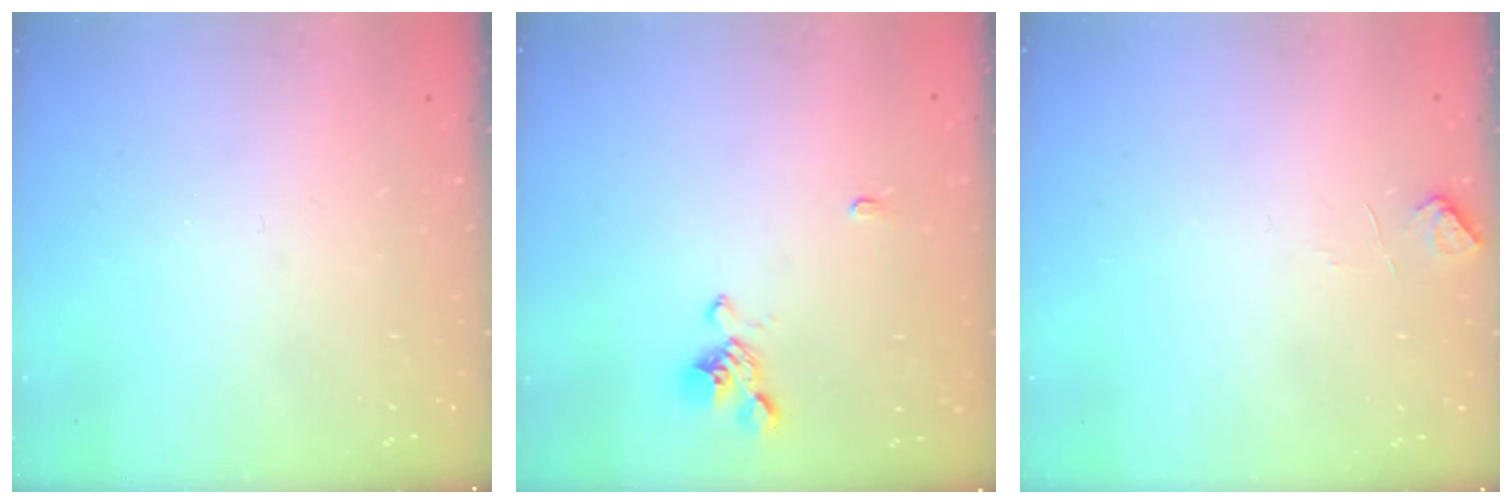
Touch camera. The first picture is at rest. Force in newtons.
{"total": 1.6, "press": 1.3, "slide": 0.9}
{"total": 2.9, "press": 2.8, "slide": 0.6}